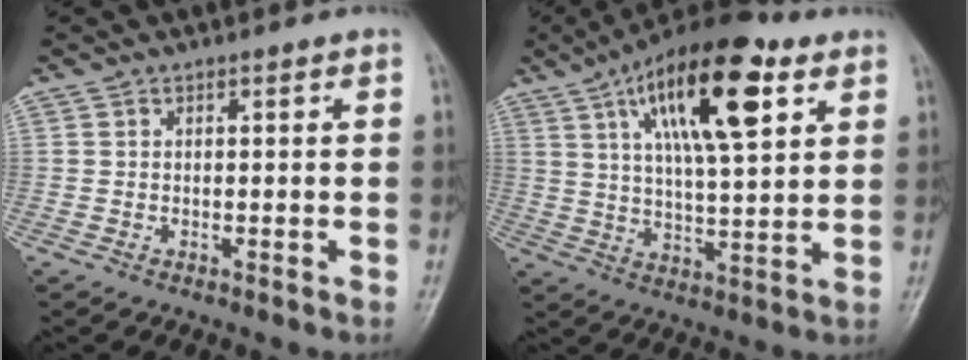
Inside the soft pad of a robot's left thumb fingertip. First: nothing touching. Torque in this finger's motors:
{"motor_torque": [2.02, 1.84, 1.64, -1.13, 0.23]}